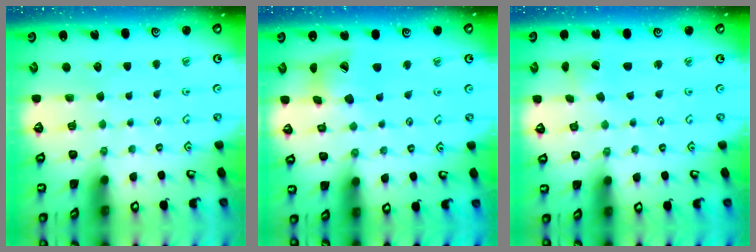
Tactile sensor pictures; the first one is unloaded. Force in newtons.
{"total": 13.4, "press": 13.3, "slide": 1.8}
{"total": 2.7, "press": 2.7, "slide": 0.0}